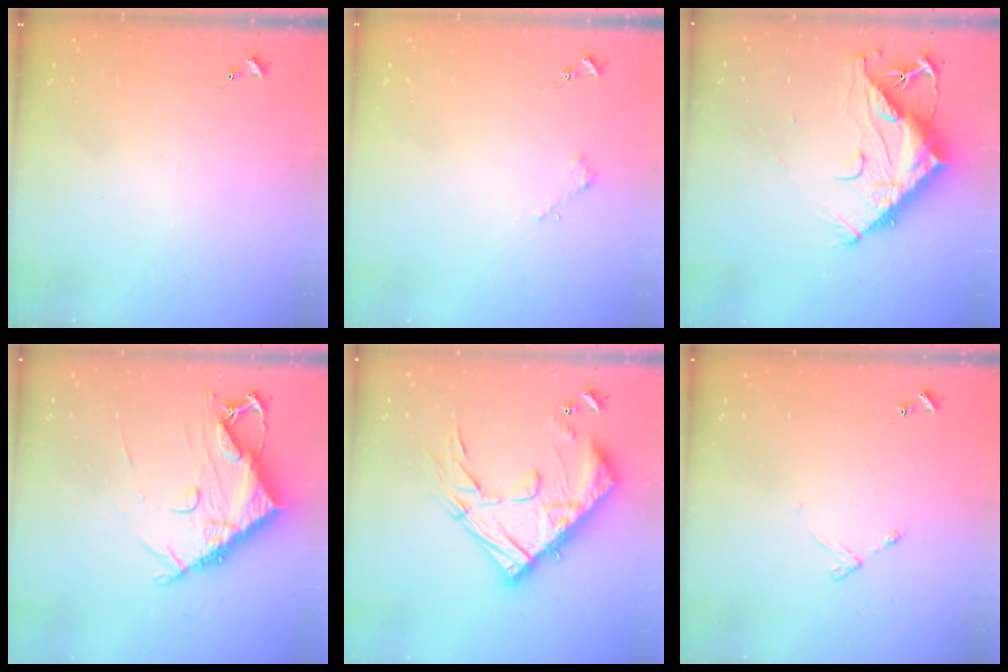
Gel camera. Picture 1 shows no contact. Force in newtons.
{"total": 1.8, "press": 1.8, "slide": 0.2}
{"total": 15.7, "press": 15.6, "slide": 1.4}
{"total": 13.0, "press": 12.9, "slide": 1.5}
{"total": 24.5, "press": 24.4, "slide": 2.2}
{"total": 4.3, "press": 4.2, "slide": 0.5}